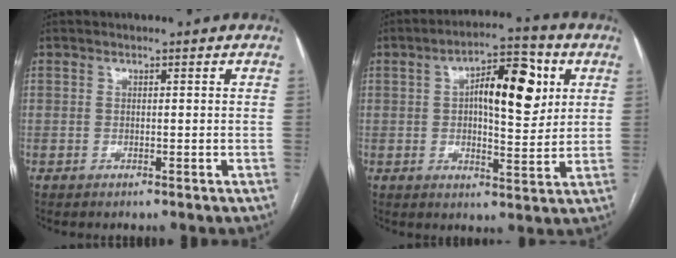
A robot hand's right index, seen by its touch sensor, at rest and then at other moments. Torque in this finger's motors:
{"motor_torque": [0.56, 0.34, 0.28, 0.13]}